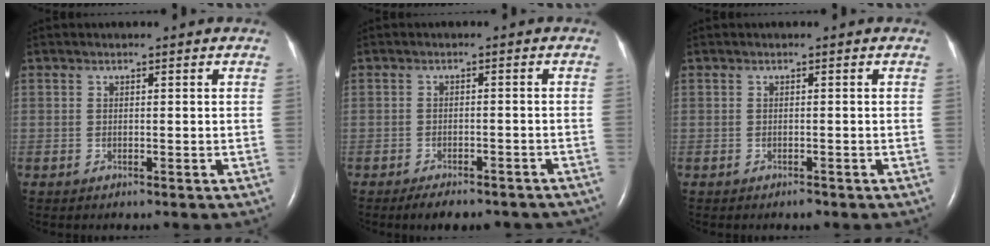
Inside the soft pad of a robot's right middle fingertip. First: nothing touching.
{"total": 9.7, "force": [-8.3, 2.9, 4.1], "torque": [-0.052, 0.002, -0.097]}
{"total": 0.7, "force": [-0.6, 0.2, 0.4], "torque": [-0.009, -0.002, -0.006]}